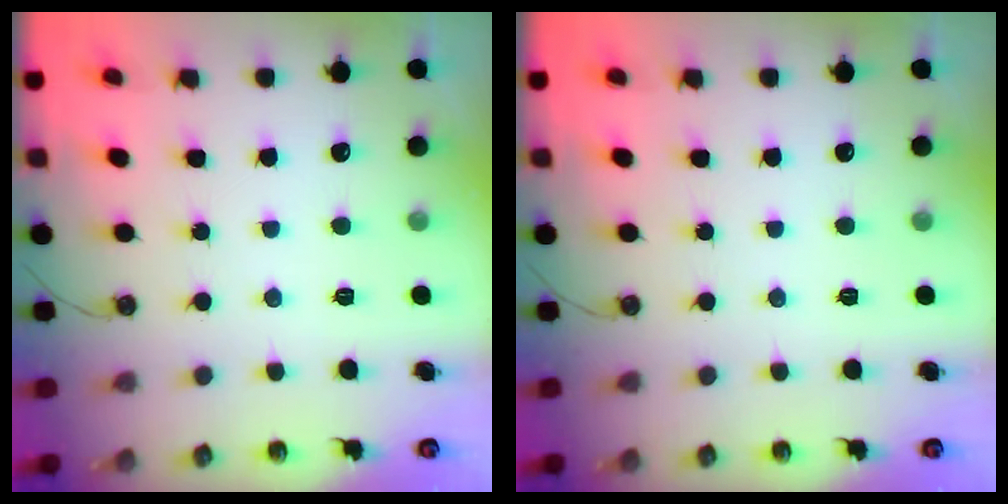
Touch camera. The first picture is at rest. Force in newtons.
{"total": 0.0}